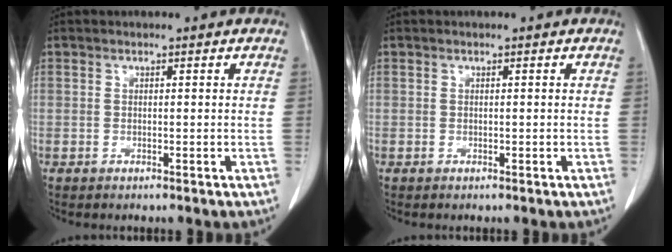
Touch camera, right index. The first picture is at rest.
{"total": 0.0}